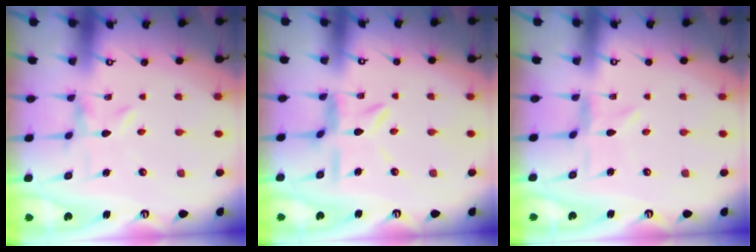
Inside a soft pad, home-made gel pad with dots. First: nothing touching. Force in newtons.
{"total": 7.3, "press": 7.2, "slide": 0.8}
{"total": 1.3, "press": 1.2, "slide": 0.3}